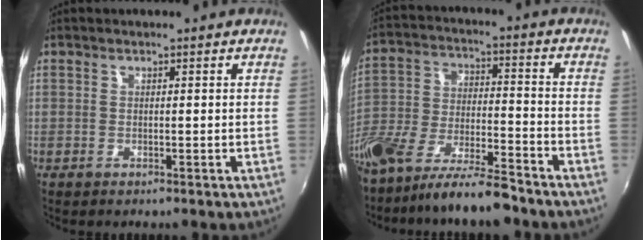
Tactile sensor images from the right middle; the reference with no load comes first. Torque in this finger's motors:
{"motor_torque": [1.08, -1.06, 0.38, 0.21]}